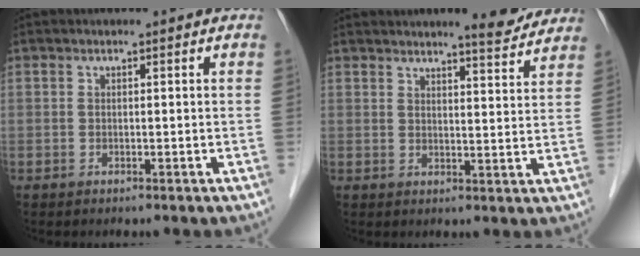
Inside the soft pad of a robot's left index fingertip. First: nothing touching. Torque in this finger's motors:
{"motor_torque": [1.06, -1.08, 0.40, 0.10]}